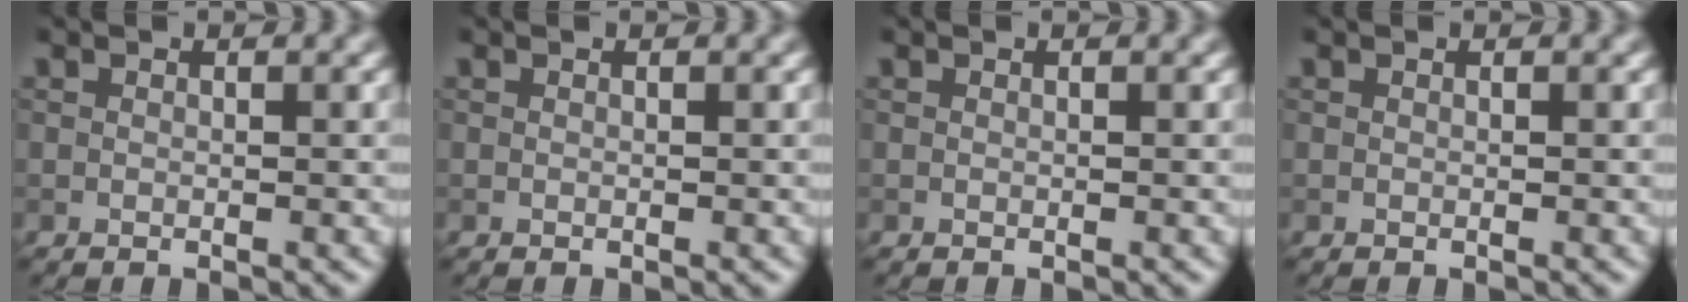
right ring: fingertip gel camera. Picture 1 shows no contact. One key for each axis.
{"total": 0.0}
{"total": 0.0}
{"total": 0.0}